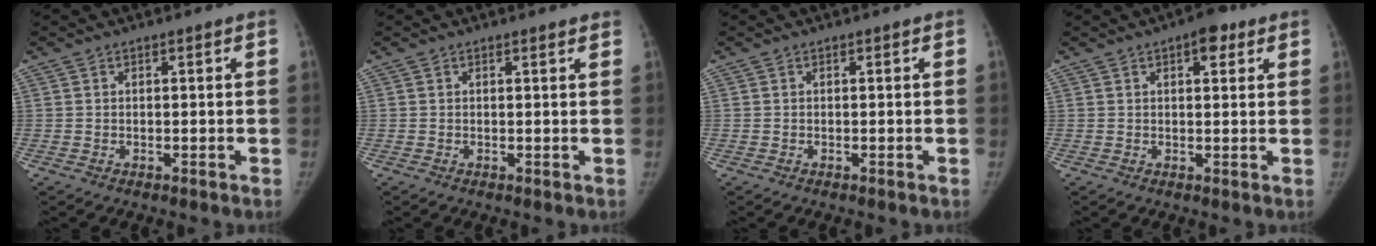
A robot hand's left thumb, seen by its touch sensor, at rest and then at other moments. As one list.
[{"total": 1.2, "force": [1.1, 0.1, 0.5], "torque": [-0.004, -0.003, 0.012]}, {"total": 0.0}, {"total": 4.8, "force": [2.4, 2.2, 3.5], "torque": [-0.031, -0.005, 0.027]}]